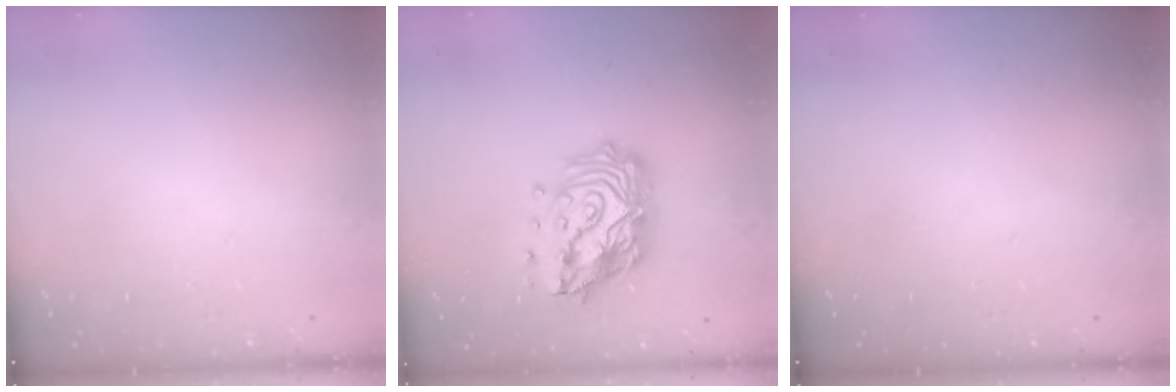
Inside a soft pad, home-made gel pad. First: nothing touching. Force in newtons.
{"total": 18.6, "press": 18.6, "slide": 1.4}
{"total": 0.0}